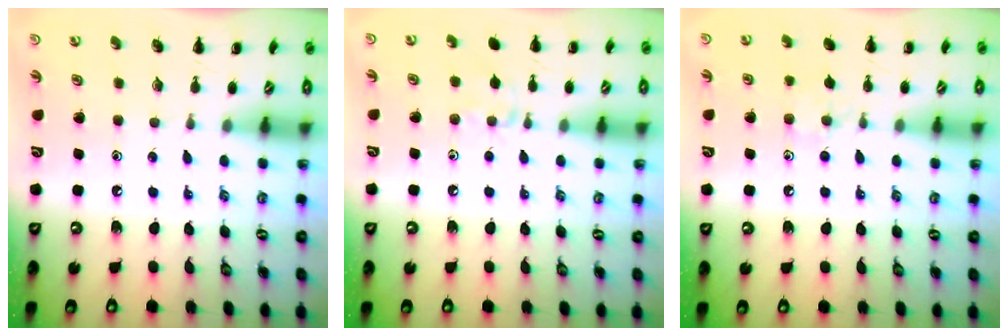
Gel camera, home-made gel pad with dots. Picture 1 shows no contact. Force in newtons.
{"total": 7.0, "press": 6.9, "slide": 1.3}
{"total": 6.9, "press": 6.6, "slide": 2.0}